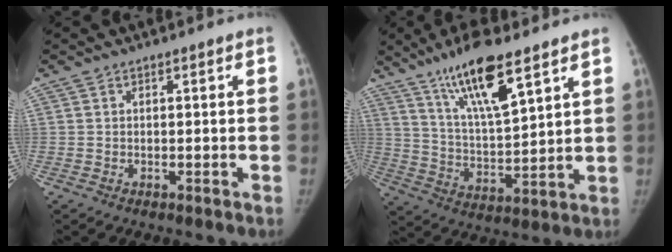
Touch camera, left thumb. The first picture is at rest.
{"total": 14.9, "force": [9.7, 3.4, 10.9], "torque": [-0.186, -0.048, 0.187]}